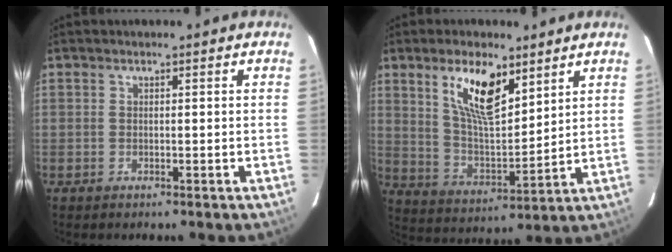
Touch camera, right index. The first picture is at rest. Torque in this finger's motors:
{"motor_torque": [1.01, 0.86, 0.44, 0.16]}